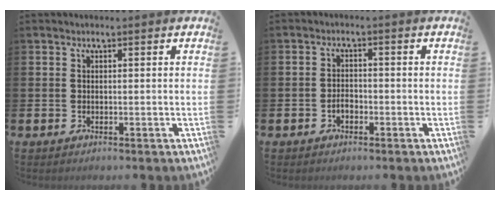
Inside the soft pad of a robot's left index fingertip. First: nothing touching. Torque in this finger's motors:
{"motor_torque": [0.04, 0.05, 0.05, 0.05]}